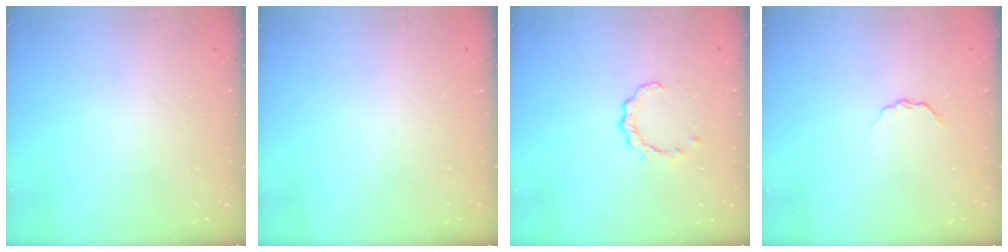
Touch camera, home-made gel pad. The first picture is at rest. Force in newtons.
{"total": 0.0}
{"total": 2.6, "press": 2.6, "slide": 0.2}
{"total": 3.2, "press": 3.2, "slide": 0.4}